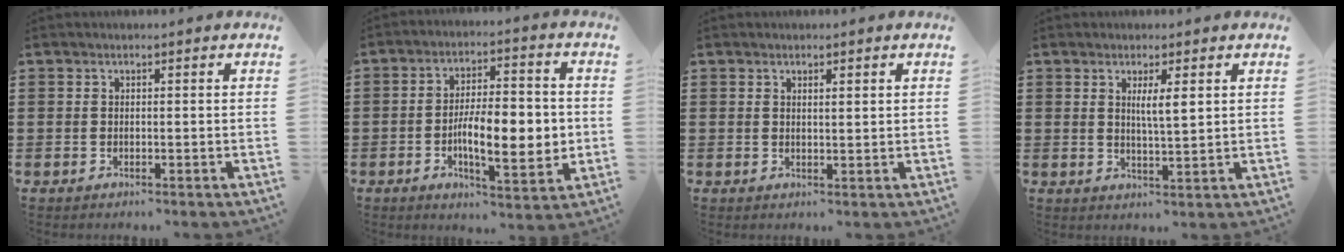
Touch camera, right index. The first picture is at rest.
{"total": 10.1, "force": [-1.6, 3.8, 9.2], "torque": [-0.148, 0.002, -0.029]}
{"total": 1.0, "force": [0.7, 0.2, 0.7], "torque": [-0.013, 0.001, 0.012]}
{"total": 3.3, "force": [1.1, 0.3, 3.0], "torque": [-0.062, 0.002, 0.016]}